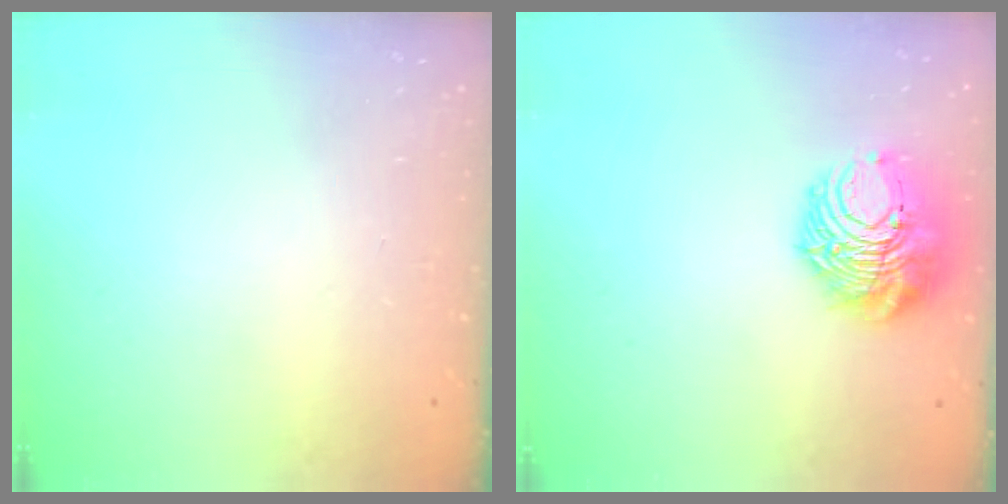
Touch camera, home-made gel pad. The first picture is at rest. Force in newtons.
{"total": 11.6, "press": 11.6, "slide": 1.0}